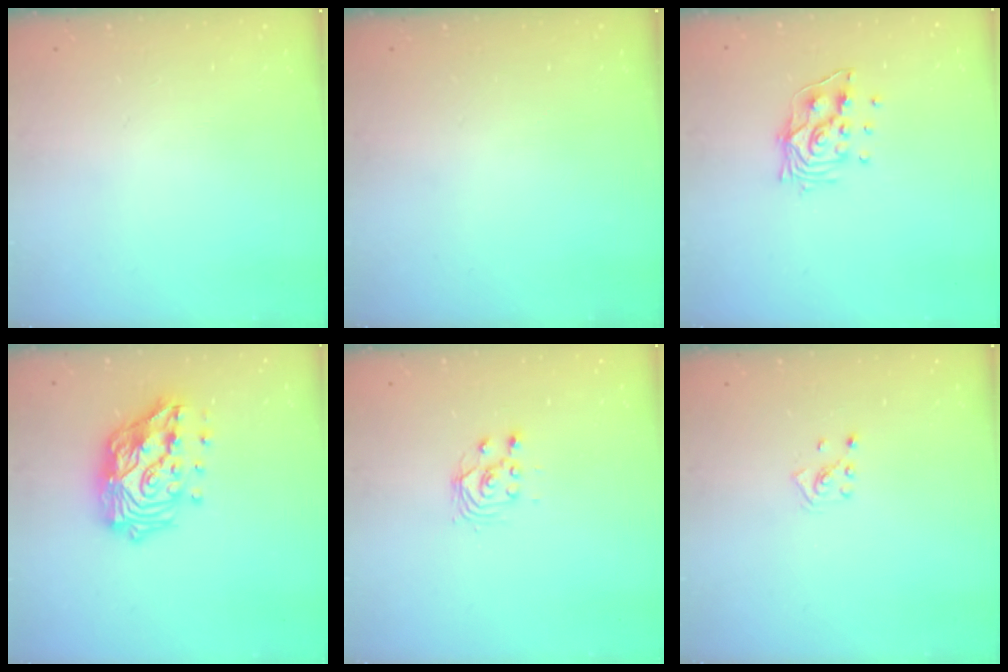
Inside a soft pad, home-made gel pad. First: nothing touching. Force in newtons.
{"total": 0.0}
{"total": 11.1, "press": 11.1, "slide": 1.4}
{"total": 18.5, "press": 18.4, "slide": 2.2}
{"total": 3.1, "press": 3.0, "slide": 0.3}
{"total": 2.2, "press": 2.2, "slide": 0.3}